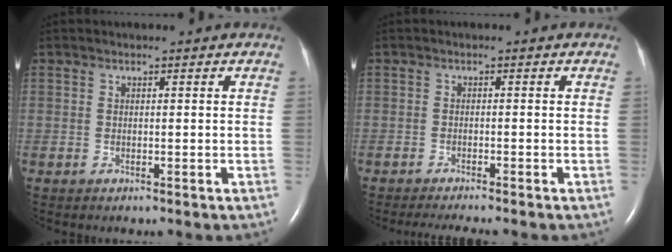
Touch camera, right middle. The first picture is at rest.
{"total": 4.4, "force": [-3.9, -0.3, 2.1], "torque": [-0.028, -0.010, -0.059]}